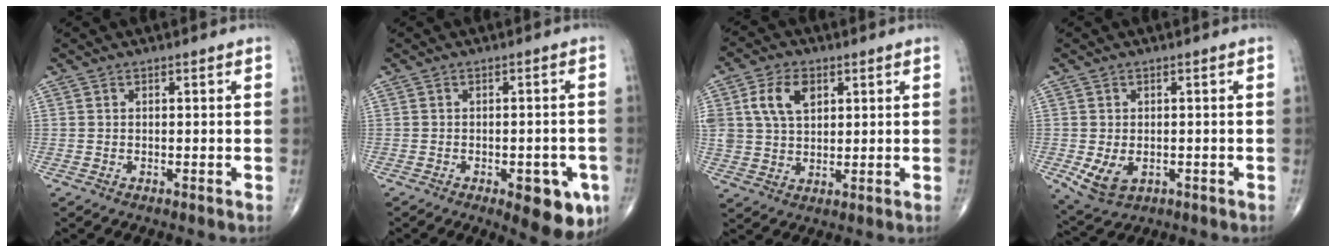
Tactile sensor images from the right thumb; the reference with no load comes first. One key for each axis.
{"total": 9.6, "fx": -4.2, "fy": 4.0, "fz": 7.7, "tx": -0.069, "ty": 0.006, "tz": -0.045}
{"total": 8.6, "fx": 3.1, "fy": 5.6, "fz": 5.8, "tx": -0.100, "ty": -0.003, "tz": 0.061}
{"total": 5.7, "fx": -1.3, "fy": 3.8, "fz": 4.0, "tx": -0.070, "ty": -0.008, "tz": -0.009}